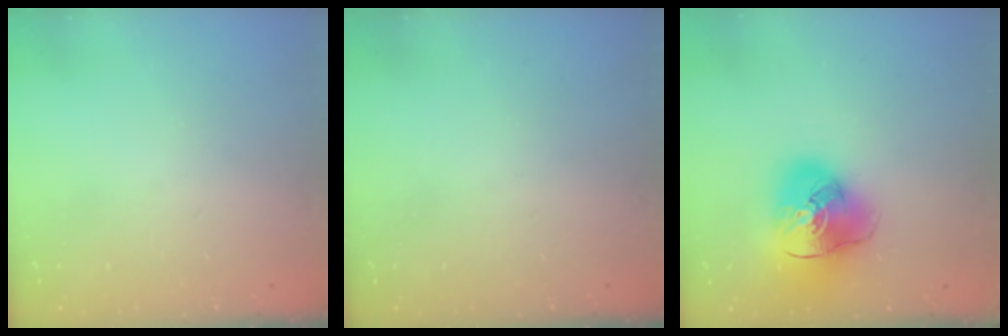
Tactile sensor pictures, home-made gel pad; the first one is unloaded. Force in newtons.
{"total": 0.0}
{"total": 15.3, "press": 15.2, "slide": 2.2}